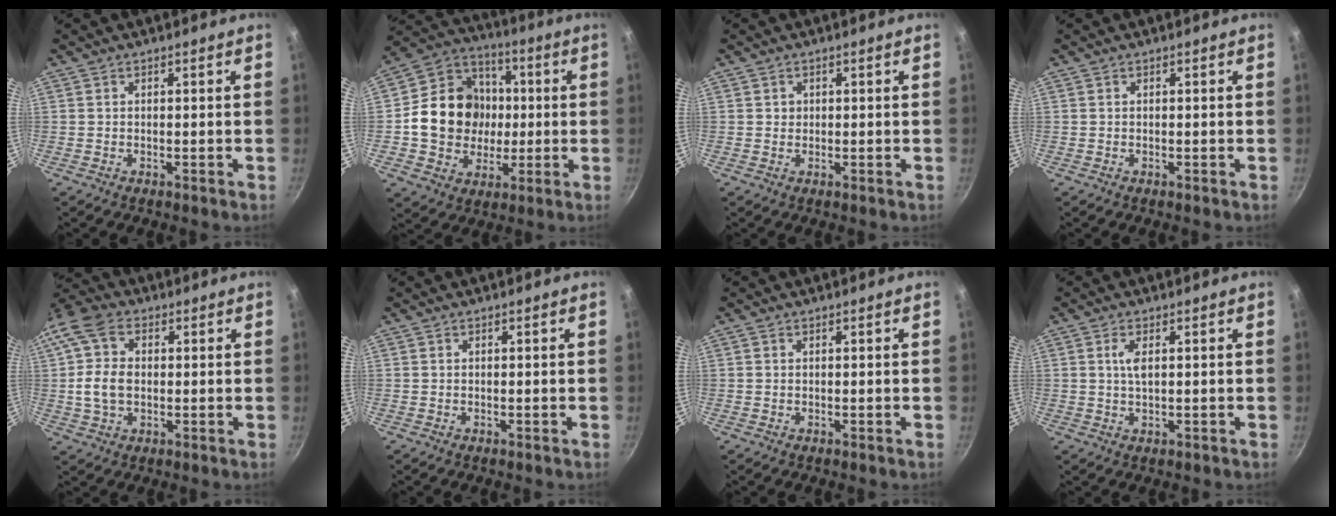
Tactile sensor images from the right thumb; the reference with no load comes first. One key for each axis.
{"total": 17.5, "fx": 0.0, "fy": 15.5, "fz": 8.3, "tx": -0.110, "ty": 0.028, "tz": -0.001}
{"total": 1.0, "fx": 0.3, "fy": 0.9, "fz": 0.2, "tx": 0.005, "ty": 0.002, "tz": 0.003}
{"total": 0.0}
{"total": 11.1, "fx": 0.9, "fy": 8.0, "fz": 7.7, "tx": -0.147, "ty": 0.012, "tz": 0.005}
{"total": 0.0}
{"total": 0.0}
{"total": 2.8, "fx": 0.6, "fy": 1.1, "fz": 2.5, "tx": -0.048, "ty": -0.001, "tz": 0.013}